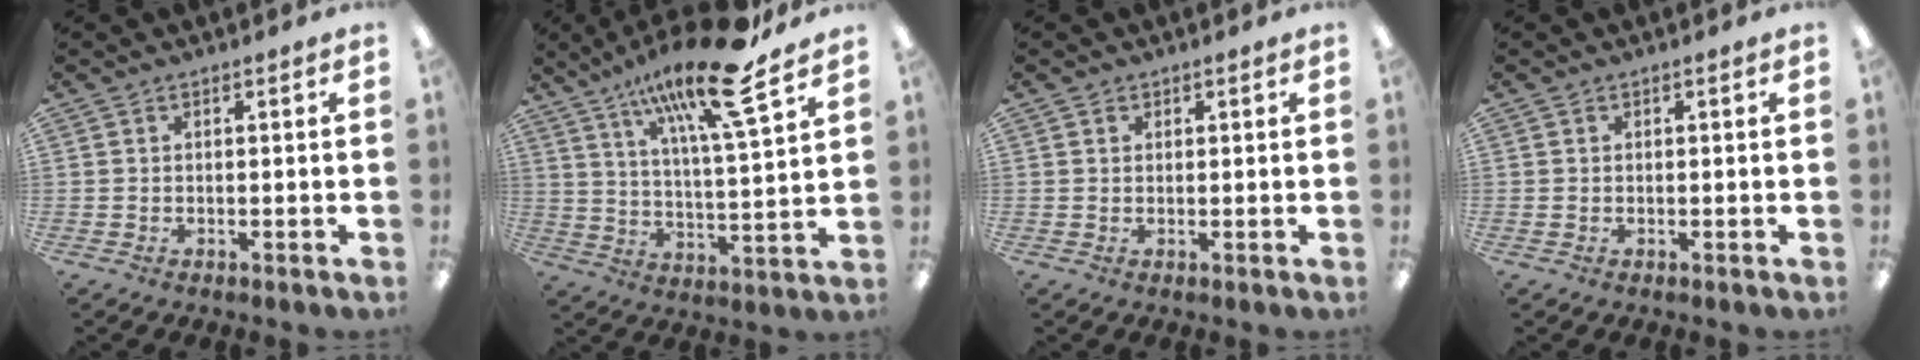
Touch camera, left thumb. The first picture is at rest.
{"total": 20.0, "force": [13.2, 4.1, 14.4], "torque": [-0.244, -0.063, 0.208]}
{"total": 0.8, "force": [0.5, 0.6, 0.2], "torque": [-0.003, 0.003, 0.009]}
{"total": 0.0}